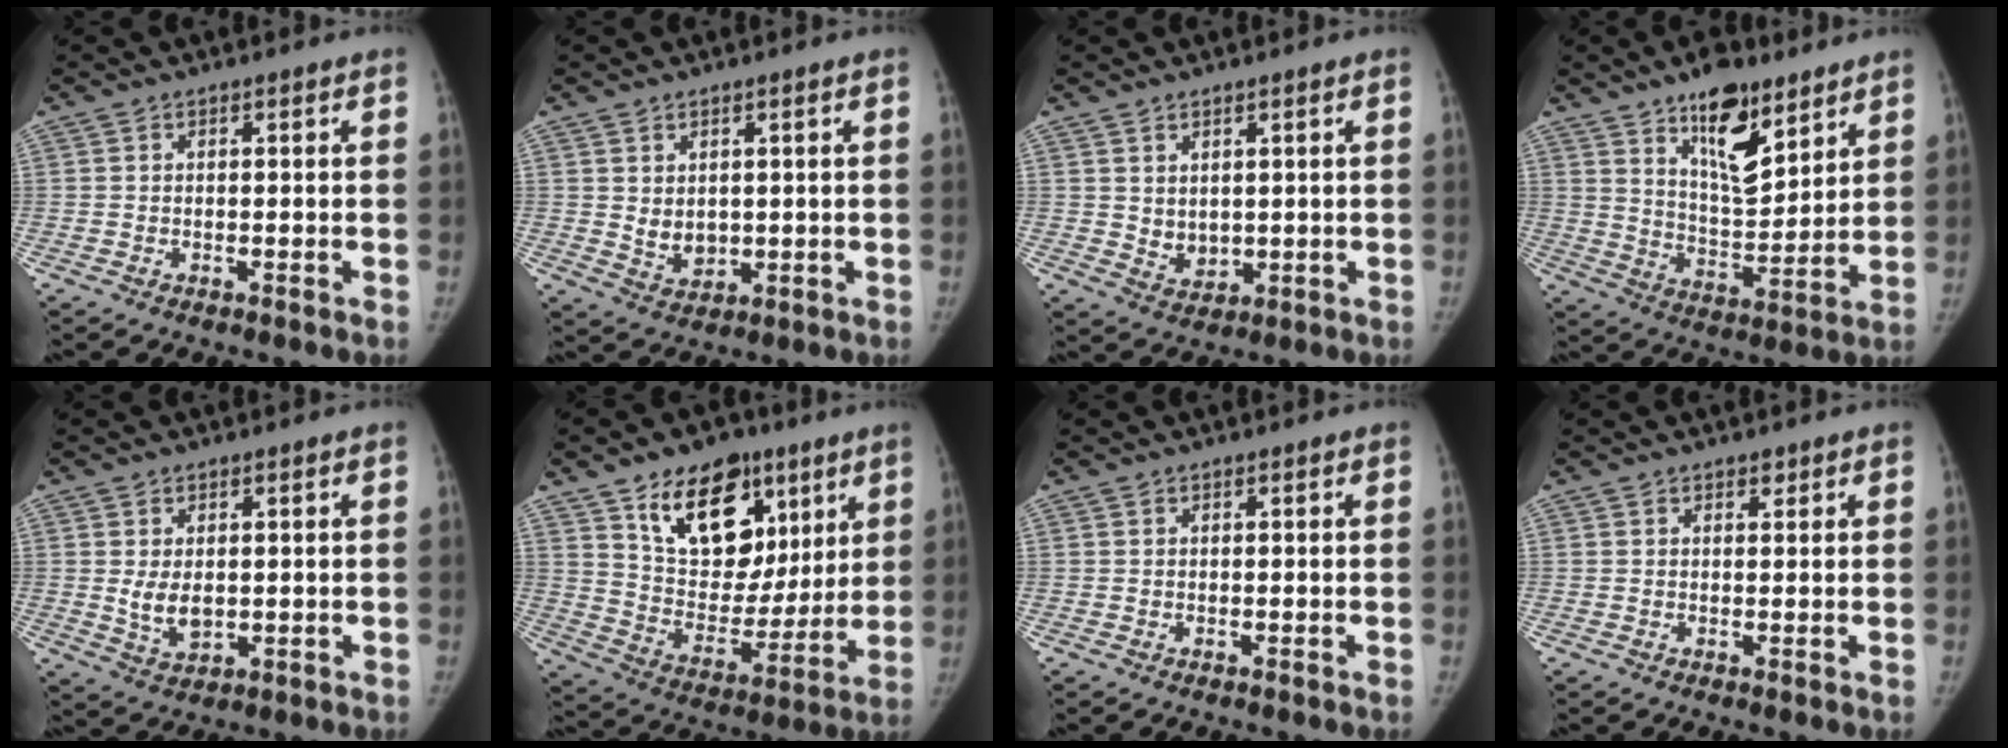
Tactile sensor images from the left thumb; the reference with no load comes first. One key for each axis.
{"total": 4.3, "fx": 0.8, "fy": 3.3, "fz": 2.7, "tx": -0.031, "ty": -0.016, "tz": 0.029}
{"total": 3.9, "fx": 1.4, "fy": 2.8, "fz": 2.3, "tx": -0.027, "ty": -0.018, "tz": 0.038}
{"total": 14.4, "fx": 9.0, "fy": 6.2, "fz": 9.4, "tx": -0.115, "ty": -0.061, "tz": 0.153}
{"total": 5.1, "fx": 0.3, "fy": 3.3, "fz": 3.9, "tx": -0.061, "ty": -0.014, "tz": 0.017}
{"total": 20.8, "fx": 10.9, "fy": 13.4, "fz": 11.5, "tx": -0.121, "ty": -0.044, "tz": 0.184}
{"total": 0.0}
{"total": 1.3, "fx": 0.9, "fy": 0.8, "fz": 0.5, "tx": 0.003, "ty": -0.005, "tz": 0.011}